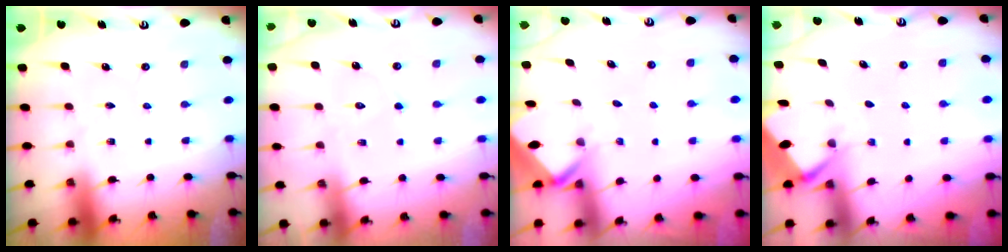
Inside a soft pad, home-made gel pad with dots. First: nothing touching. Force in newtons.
{"total": 5.0, "press": 5.0, "slide": 0.5}
{"total": 2.8, "press": 2.8, "slide": 0.2}
{"total": 2.7, "press": 2.7, "slide": 0.4}